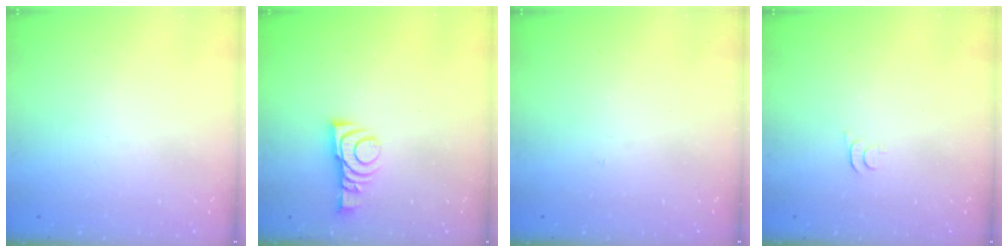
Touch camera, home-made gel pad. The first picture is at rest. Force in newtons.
{"total": 9.1, "press": 9.1, "slide": 0.4}
{"total": 2.7, "press": 2.7, "slide": 0.3}
{"total": 3.5, "press": 3.5, "slide": 0.5}